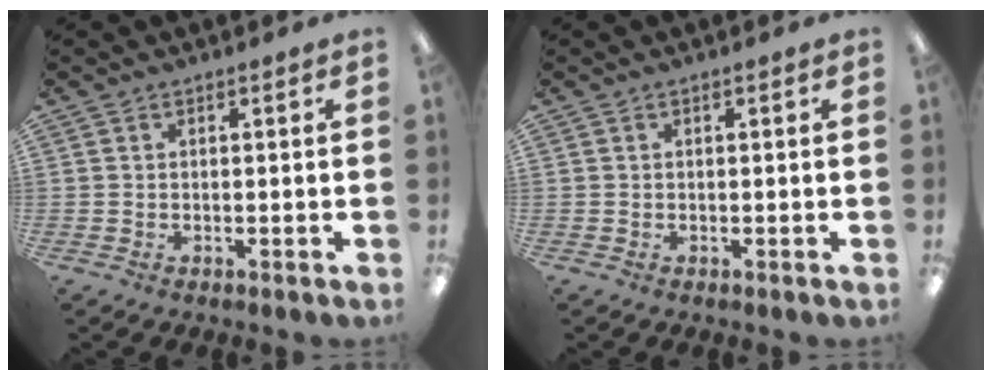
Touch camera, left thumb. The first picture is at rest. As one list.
[{"total": 0.0}]